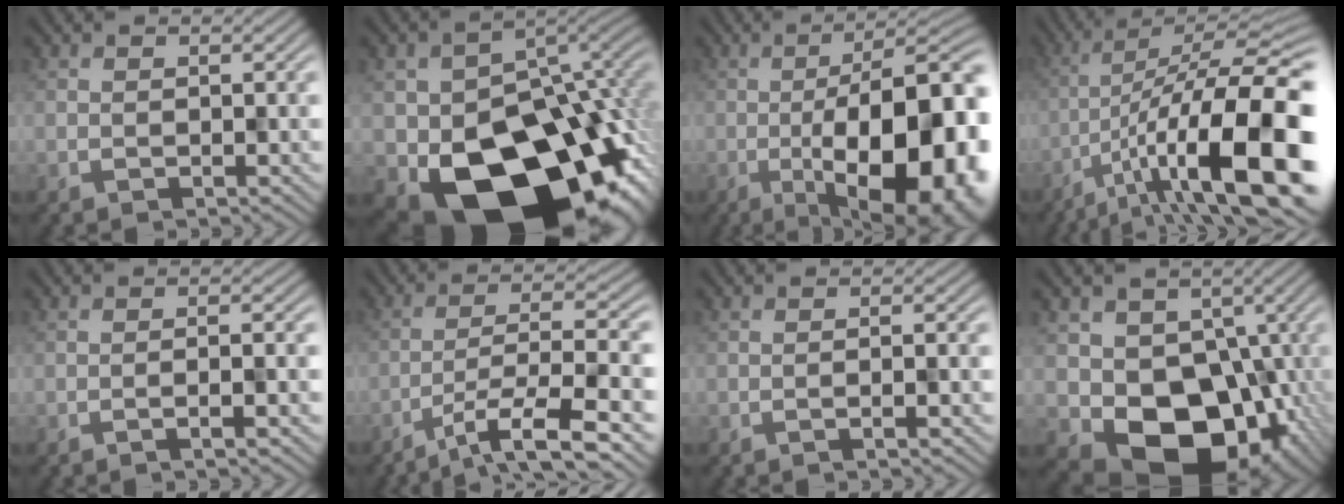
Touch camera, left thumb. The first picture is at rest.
{"total": 19.3, "force": [-6.9, 13.9, 11.4], "torque": [-0.180, -0.058, -0.085]}
{"total": 18.5, "force": [-4.7, 7.0, 16.5], "torque": [-0.202, 0.005, -0.070]}
{"total": 17.4, "force": [-7.0, 5.8, 14.8], "torque": [-0.224, -0.012, -0.114]}
{"total": 2.5, "force": [-1.2, 0.4, 2.1], "torque": [-0.029, 0.014, -0.025]}
{"total": 10.7, "force": [-6.3, 2.8, 8.1], "torque": [-0.126, -0.002, -0.095]}
{"total": 1.7, "force": [-0.8, 0.3, 1.5], "torque": [-0.019, 0.010, -0.017]}
{"total": 12.5, "force": [-2.6, 10.3, 6.7], "torque": [-0.086, -0.042, -0.031]}